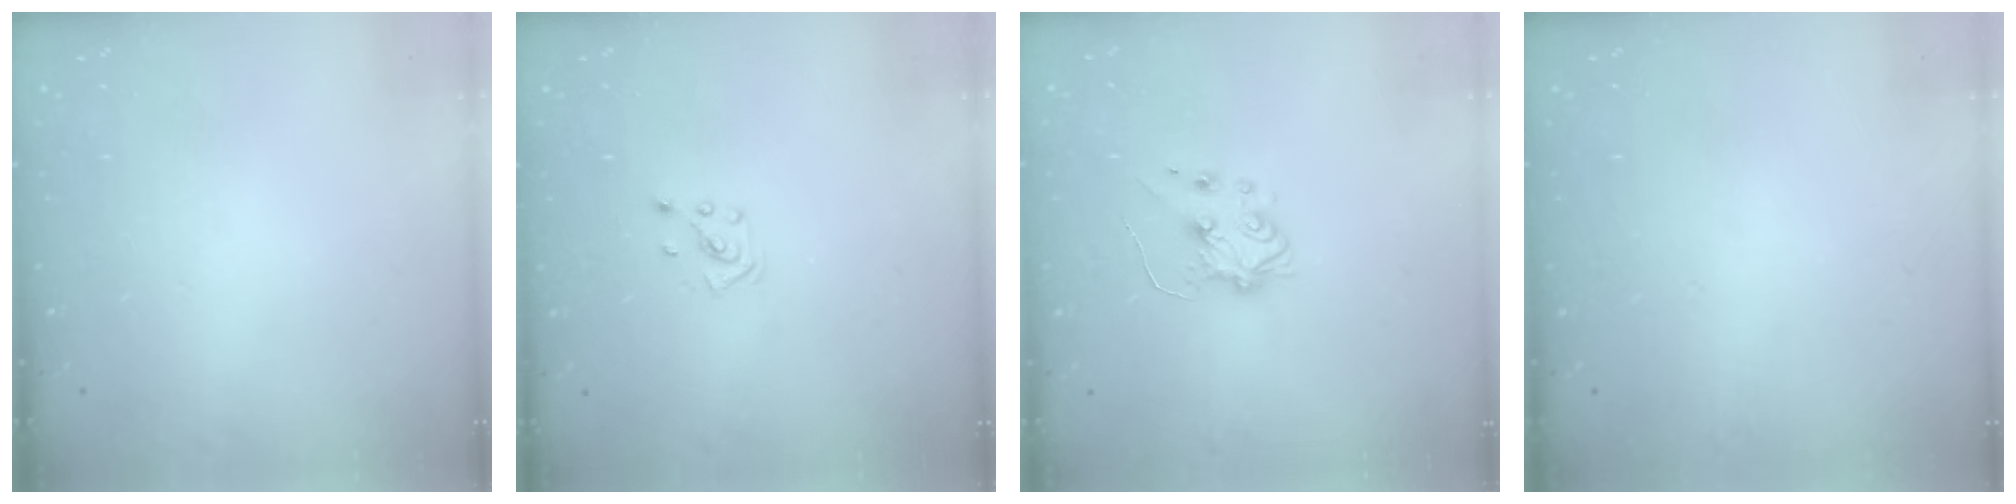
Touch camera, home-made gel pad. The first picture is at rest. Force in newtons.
{"total": 2.1, "press": 2.0, "slide": 0.3}
{"total": 5.9, "press": 5.9, "slide": 0.9}
{"total": 0.0}